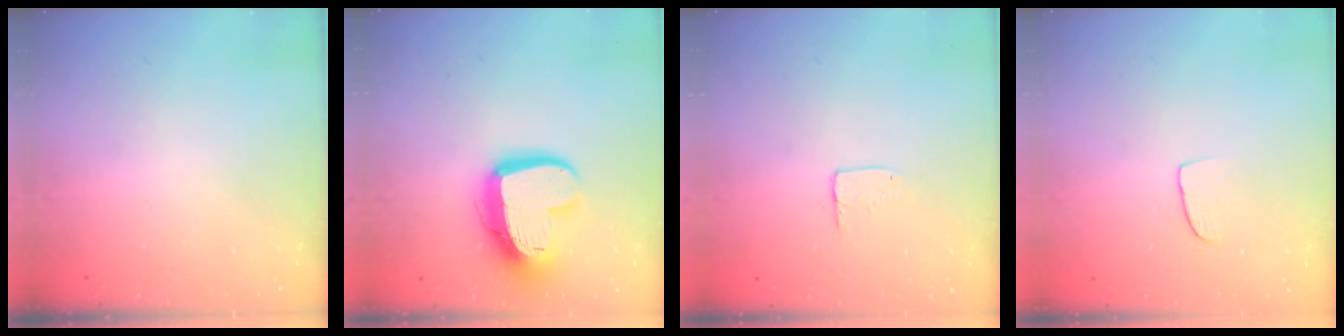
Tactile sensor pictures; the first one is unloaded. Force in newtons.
{"total": 16.3, "press": 16.3, "slide": 1.4}
{"total": 3.8, "press": 3.8, "slide": 0.3}
{"total": 5.9, "press": 5.9, "slide": 0.4}